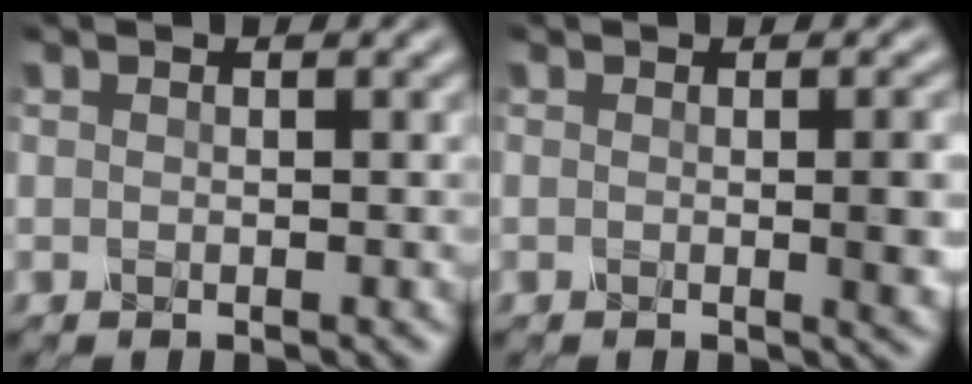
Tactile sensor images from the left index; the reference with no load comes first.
{"total": 3.2, "force": [-0.1, 0.8, 3.0], "torque": [-0.031, 0.002, -0.001]}